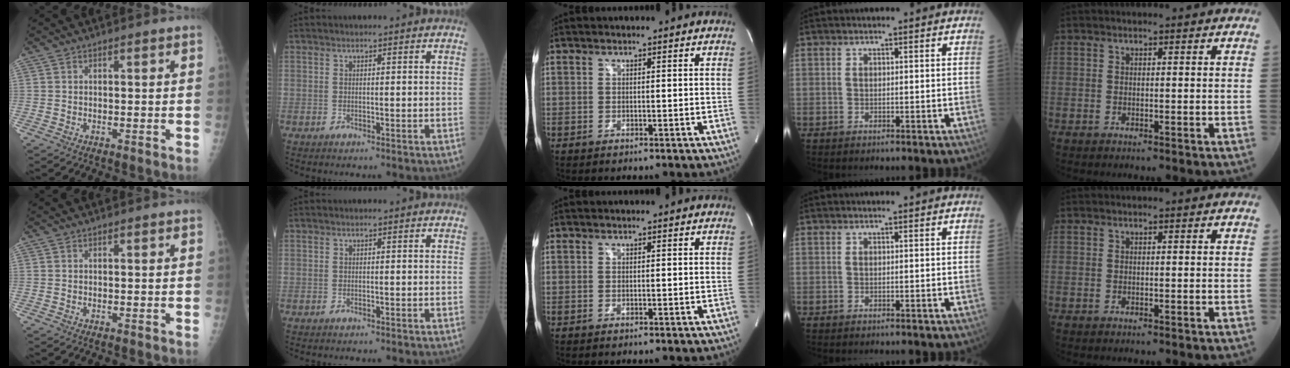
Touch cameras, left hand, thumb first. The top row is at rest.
{}